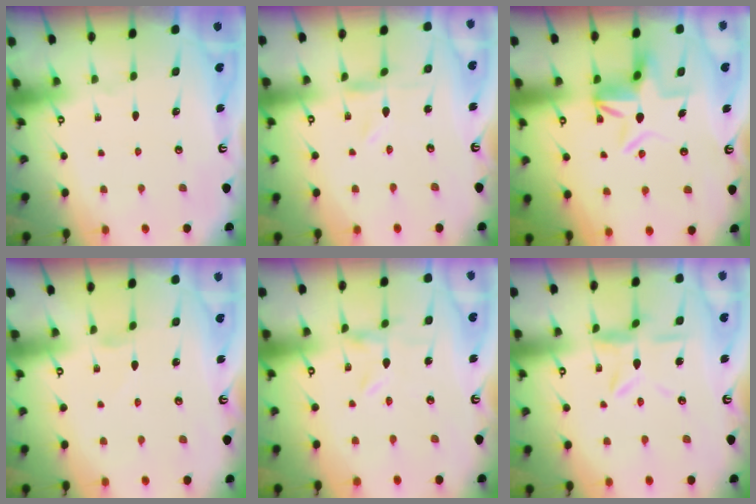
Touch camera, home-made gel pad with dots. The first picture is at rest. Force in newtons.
{"total": 1.2, "press": 1.2, "slide": 0.2}
{"total": 6.7, "press": 6.7, "slide": 0.6}
{"total": 0.9, "press": 0.9, "slide": 0.1}
{"total": 0.0}
{"total": 7.6, "press": 7.6, "slide": 0.6}